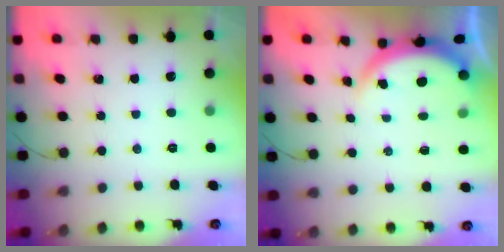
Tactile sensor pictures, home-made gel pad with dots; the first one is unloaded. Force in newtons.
{"total": 3.8, "press": 3.7, "slide": 0.6}